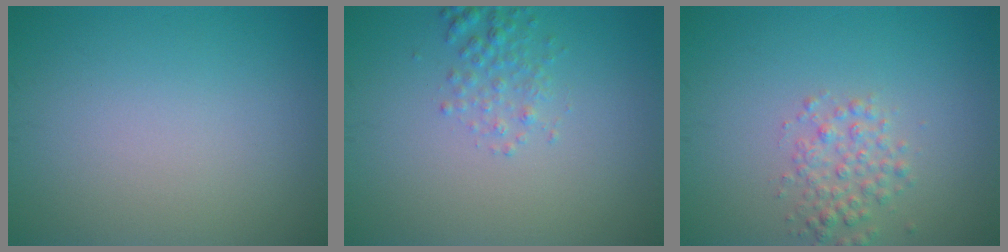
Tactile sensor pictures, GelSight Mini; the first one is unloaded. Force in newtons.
{"total": 1.7, "press": 1.7, "slide": 0.1}
{"total": 2.4, "press": 2.4, "slide": 0.1}